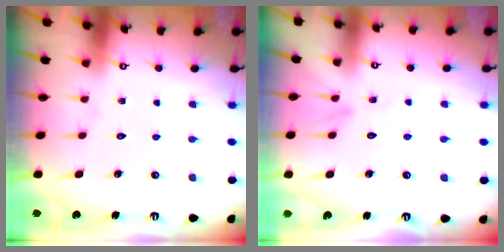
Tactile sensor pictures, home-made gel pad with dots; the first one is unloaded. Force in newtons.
{"total": 2.8, "press": 2.8, "slide": 0.3}